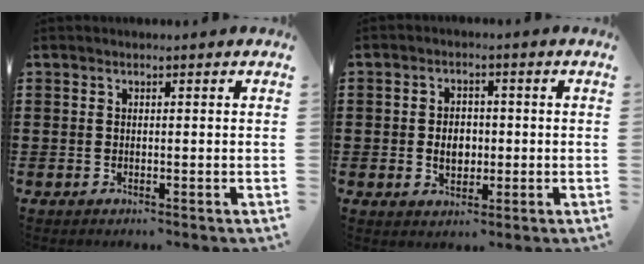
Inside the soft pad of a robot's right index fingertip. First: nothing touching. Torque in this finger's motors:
{"motor_torque": [2.14, 0.00, 0.15, 0.02]}